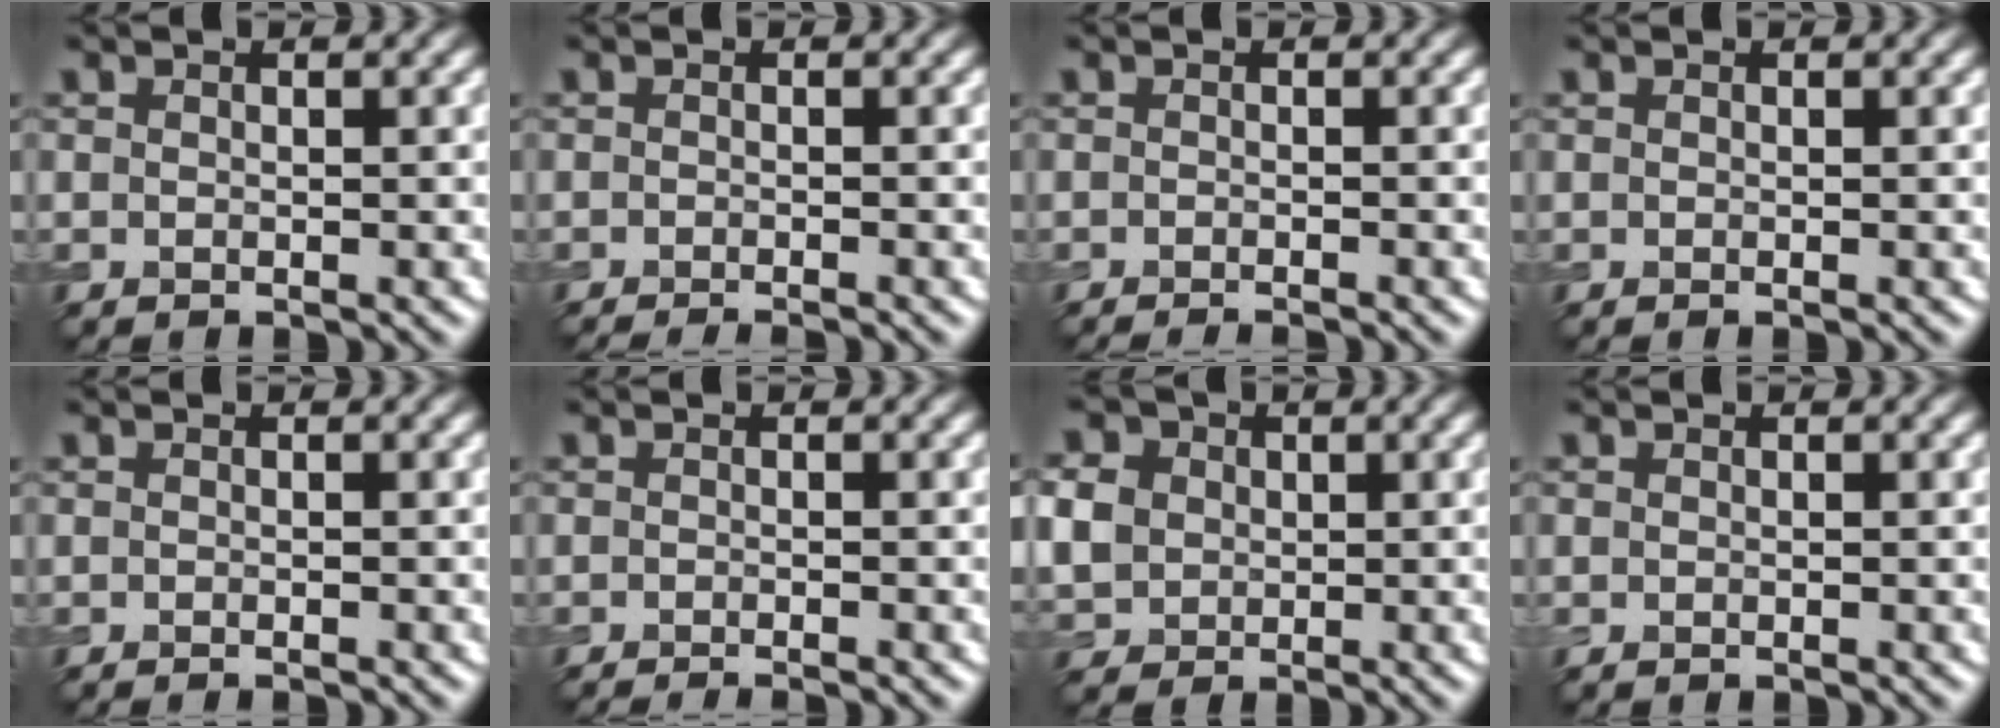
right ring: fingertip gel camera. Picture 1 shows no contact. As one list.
[{"total": 1.9, "force": [-1.5, 0.3, 1.0], "torque": [-0.009, -0.005, -0.025]}, {"total": 1.7, "force": [-1.4, 0.3, 0.9], "torque": [-0.006, -0.004, -0.021]}, {"total": 0.0}, {"total": 0.6, "force": [-0.4, 0.2, 0.4], "torque": [-0.002, -0.003, -0.009]}, {"total": 1.3, "force": [-1.0, 0.2, 0.7], "torque": [-0.003, -0.004, -0.018]}, {"total": 6.1, "force": [1.0, 5.3, 2.9], "torque": [-0.084, 0.020, 0.016]}, {"total": 0.0}]